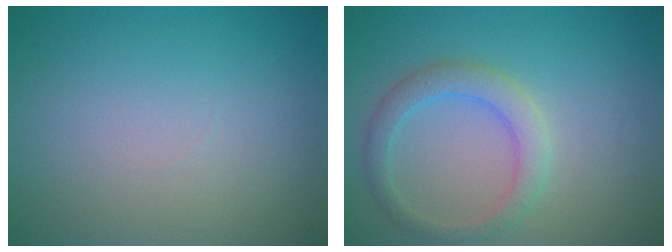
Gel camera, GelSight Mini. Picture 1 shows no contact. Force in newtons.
{"total": 2.9, "press": 2.9, "slide": 0.1}